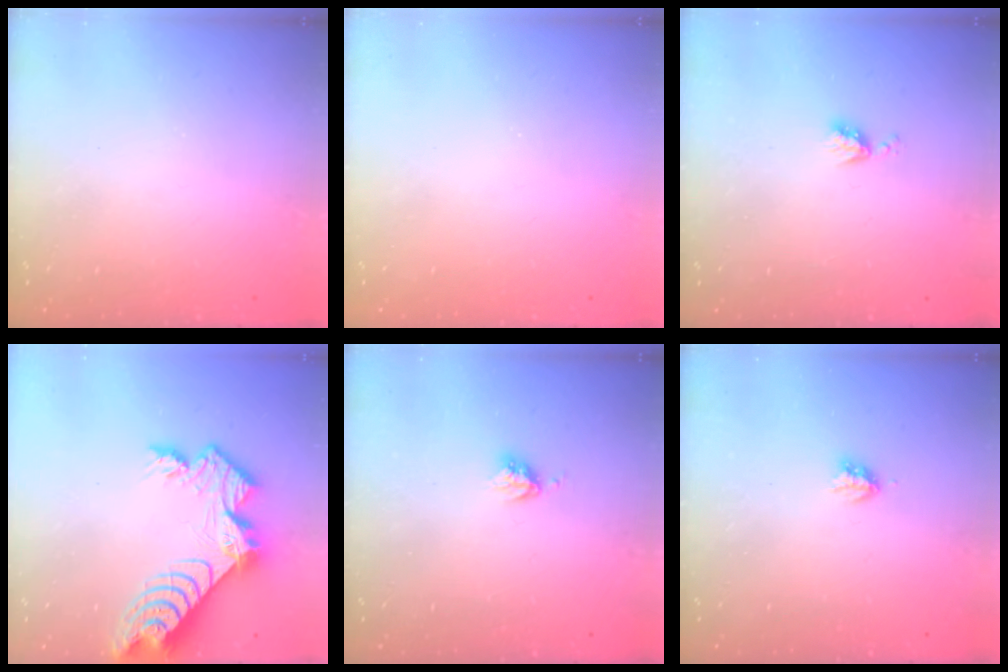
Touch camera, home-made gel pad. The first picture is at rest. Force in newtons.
{"total": 0.0}
{"total": 4.0, "press": 4.0, "slide": 0.5}
{"total": 13.2, "press": 13.2, "slide": 1.0}
{"total": 3.4, "press": 3.3, "slide": 0.5}
{"total": 2.9, "press": 2.9, "slide": 0.5}